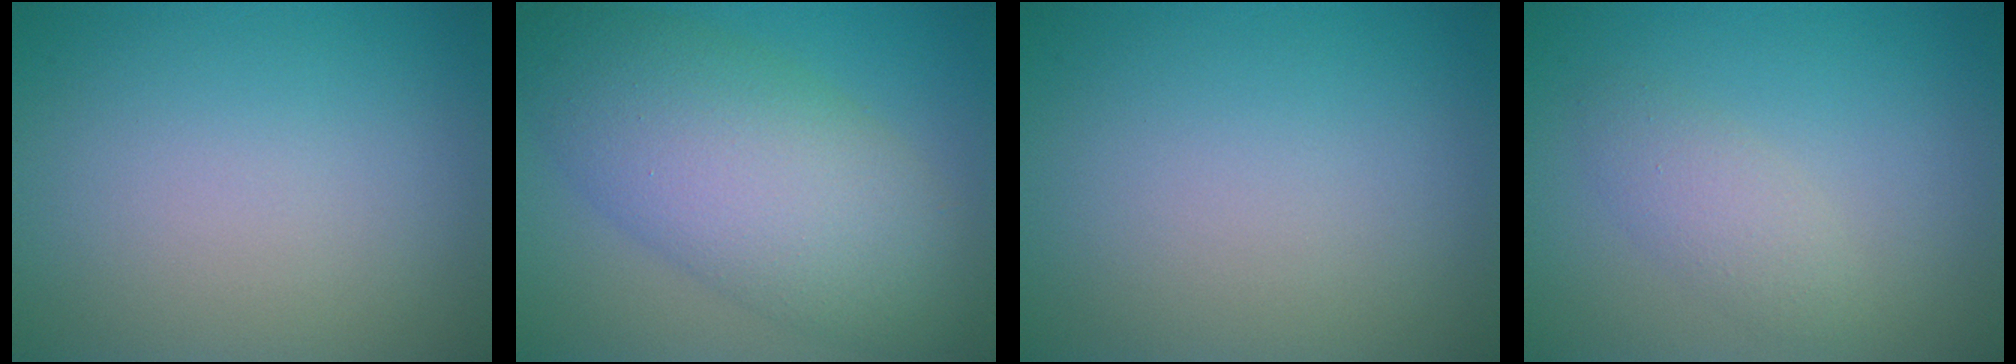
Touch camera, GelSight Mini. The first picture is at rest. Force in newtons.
{"total": 9.5, "press": 9.5, "slide": 0.4}
{"total": 0.0}
{"total": 2.2, "press": 2.2, "slide": 0.2}